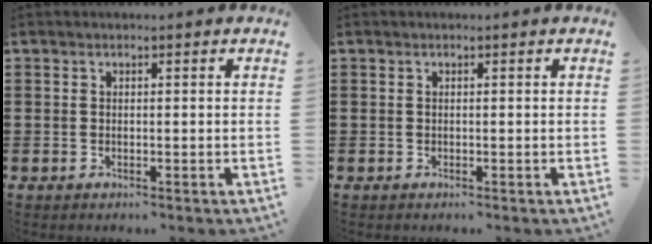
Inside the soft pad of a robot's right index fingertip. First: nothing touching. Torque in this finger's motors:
{"motor_torque": [0.24, -0.28, -0.01, -0.01]}